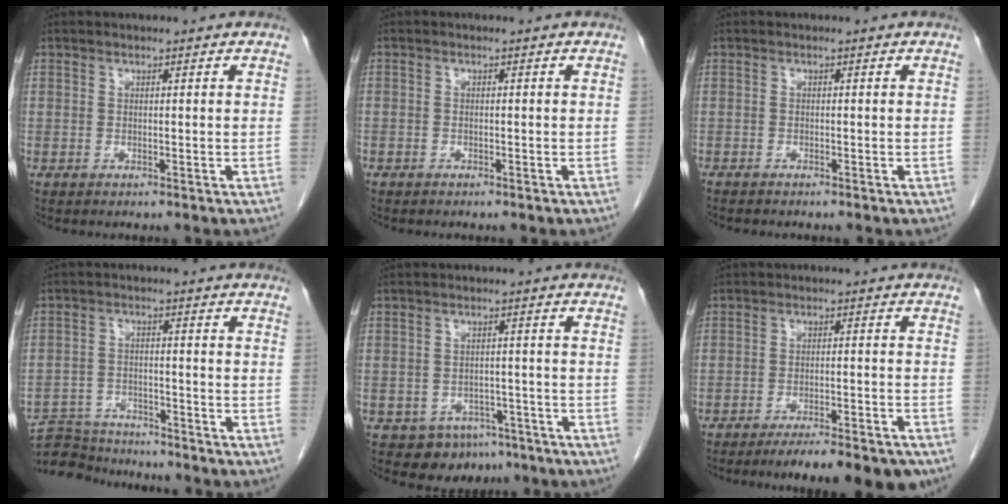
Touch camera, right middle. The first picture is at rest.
{"total": 0.9, "force": [-0.7, 0.6, 0.1], "torque": [-0.006, 0.002, -0.012]}
{"total": 2.3, "force": [-2.0, 0.3, 1.0], "torque": [-0.019, -0.005, -0.026]}
{"total": 9.4, "force": [-9.2, 1.8, 1.1], "torque": [-0.016, 0.006, -0.151]}
{"total": 6.6, "force": [-4.5, 4.6, 1.4], "torque": [-0.008, 0.012, -0.054]}
{"total": 11.4, "force": [-9.6, 1.5, 6.0], "torque": [-0.065, -0.004, -0.130]}